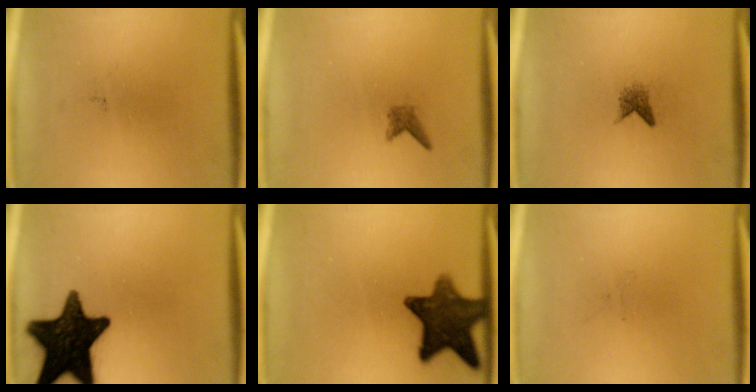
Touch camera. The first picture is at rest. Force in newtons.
{"total": 1.2}
{"total": 1.6}
{"total": 18.0}
{"total": 11.7}
{"total": 0.0}